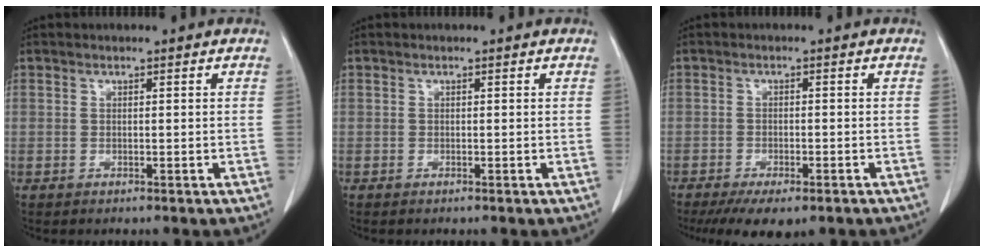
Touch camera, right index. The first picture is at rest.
{"total": 0.0}
{"total": 7.7, "force": [-5.5, 2.8, 4.7], "torque": [-0.065, -0.011, -0.080]}